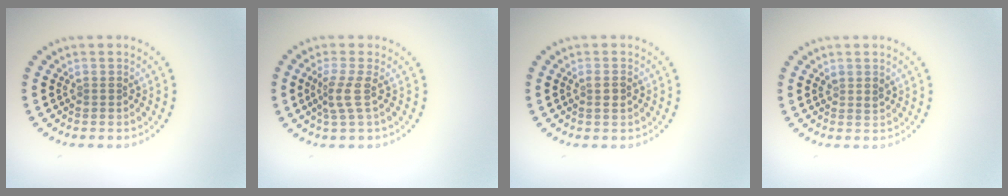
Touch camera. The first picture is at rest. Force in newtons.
{"total": 2.3, "press": 1.6, "slide": 1.6}
{"total": 1.2, "press": 1.1, "slide": 0.5}
{"total": 0.9, "press": 0.8, "slide": 0.4}